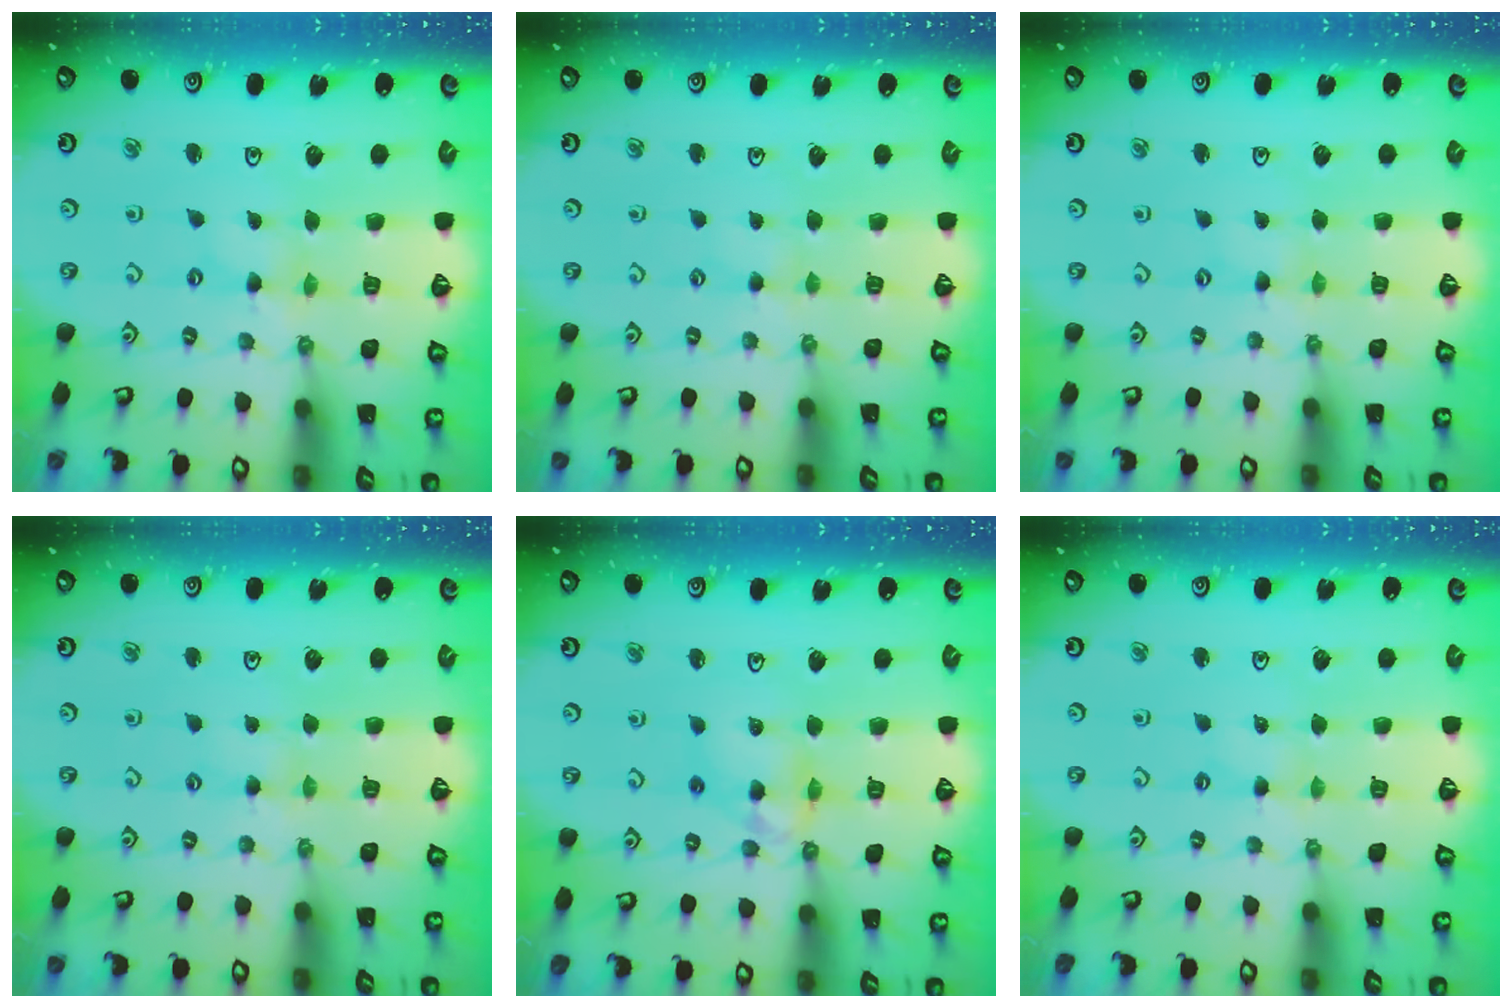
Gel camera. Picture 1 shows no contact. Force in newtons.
{"total": 2.1, "press": 2.1, "slide": 0.2}
{"total": 0.0}
{"total": 3.4, "press": 3.4, "slide": 0.4}
{"total": 10.2, "press": 10.2, "slide": 1.2}
{"total": 1.0, "press": 0.9, "slide": 0.2}